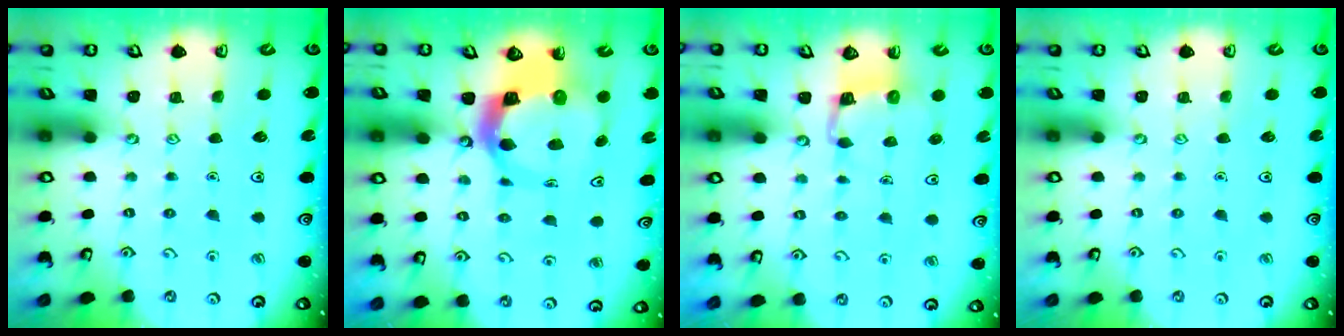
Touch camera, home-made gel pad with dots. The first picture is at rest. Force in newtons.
{"total": 9.2, "press": 9.1, "slide": 1.2}
{"total": 2.7, "press": 2.7, "slide": 0.4}
{"total": 0.0}